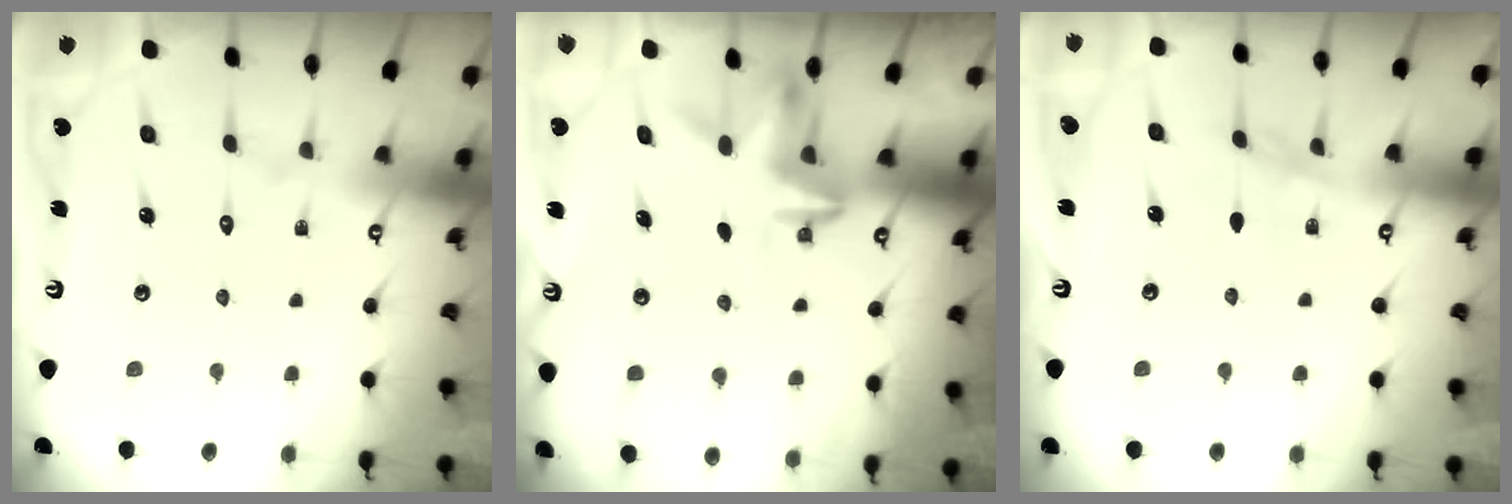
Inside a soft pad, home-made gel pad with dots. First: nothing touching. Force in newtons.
{"total": 3.4, "press": 3.4, "slide": 0.3}
{"total": 4.6, "press": 4.5, "slide": 0.7}